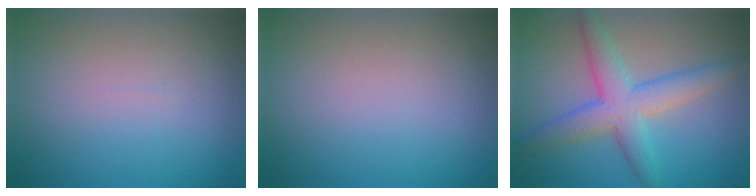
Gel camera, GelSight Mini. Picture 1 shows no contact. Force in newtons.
{"total": 0.0}
{"total": 5.2, "press": 5.2, "slide": 0.1}